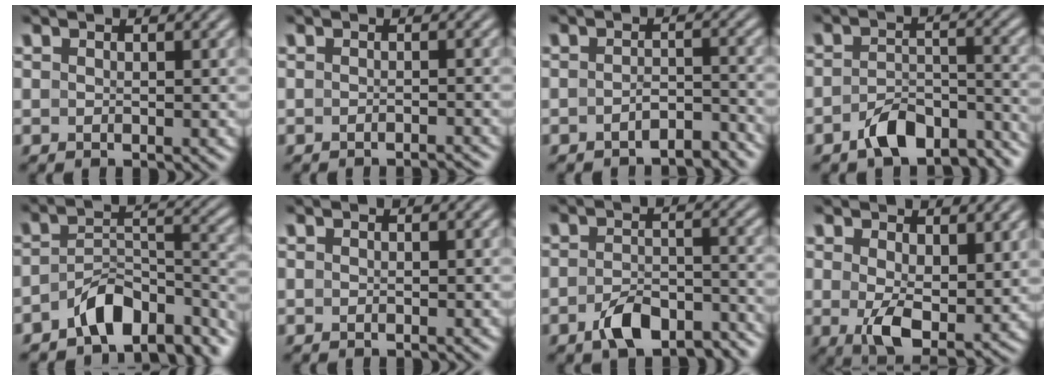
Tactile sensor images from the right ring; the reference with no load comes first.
{"total": 2.1, "force": [-2.1, -0.1, 0.4], "torque": [-0.006, -0.003, -0.031]}
{"total": 3.8, "force": [-3.6, 0.7, 0.9], "torque": [-0.007, -0.009, -0.060]}
{"total": 6.1, "force": [-5.4, 2.0, 2.2], "torque": [-0.028, -0.009, -0.082]}
{"total": 7.9, "force": [-6.1, 3.2, 3.8], "torque": [-0.051, -0.013, -0.089]}
{"total": 0.0}
{"total": 4.9, "force": [-4.3, 1.5, 2.0], "torque": [-0.027, -0.006, -0.068]}
{"total": 4.5, "force": [-1.0, 2.2, 3.8], "torque": [-0.069, -0.040, 0.003]}